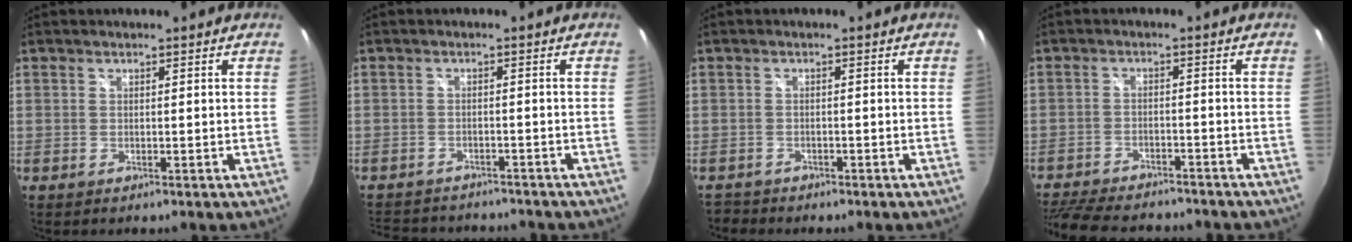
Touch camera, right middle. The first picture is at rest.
{"total": 11.8, "force": [-10.2, 4.5, 4.0], "torque": [-0.099, -0.007, -0.146]}
{"total": 3.1, "force": [-2.8, 1.4, 0.2], "torque": [-0.016, -0.008, -0.050]}
{"total": 16.9, "force": [-14.2, 5.5, 7.2], "torque": [-0.168, -0.020, -0.216]}